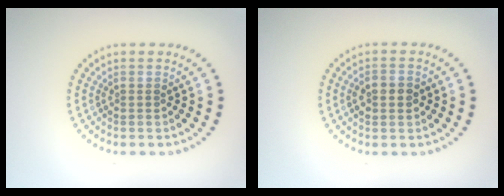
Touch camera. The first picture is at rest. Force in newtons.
{"total": 2.0, "press": 2.0, "slide": 0.3}